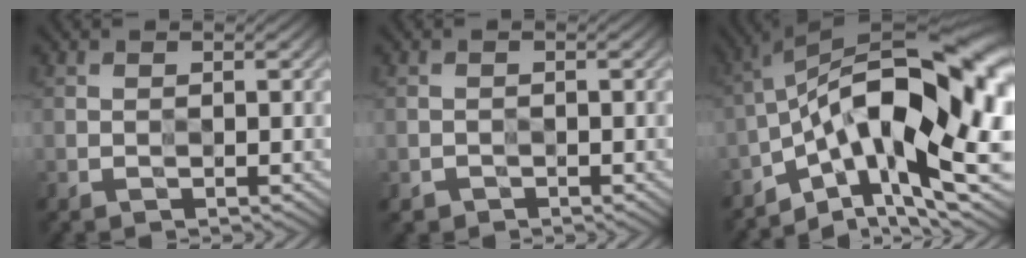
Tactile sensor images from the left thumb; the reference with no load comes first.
{"total": 0.9, "force": [-0.8, 0.1, -0.4], "torque": [0.004, -0.002, -0.017]}
{"total": 17.2, "force": [-3.1, 5.8, 15.9], "torque": [-0.254, 0.017, -0.074]}